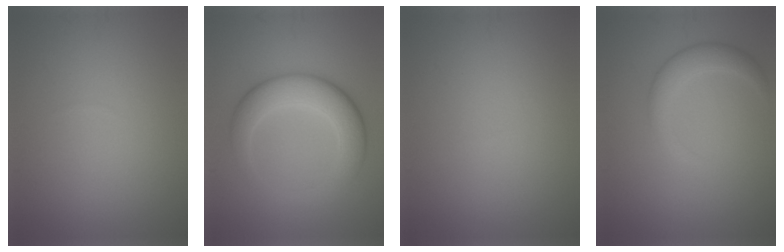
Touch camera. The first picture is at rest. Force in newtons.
{"total": 6.4, "press": 6.4, "slide": 0.3}
{"total": 0.0}
{"total": 2.8, "press": 2.8, "slide": 0.2}